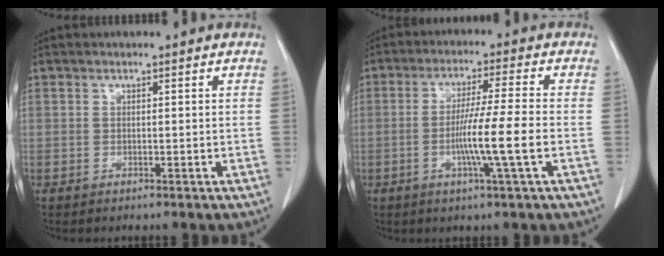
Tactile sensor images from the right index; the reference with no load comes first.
{"total": 8.7, "force": [-2.1, -1.3, 8.3], "torque": [-0.151, -0.009, -0.040]}